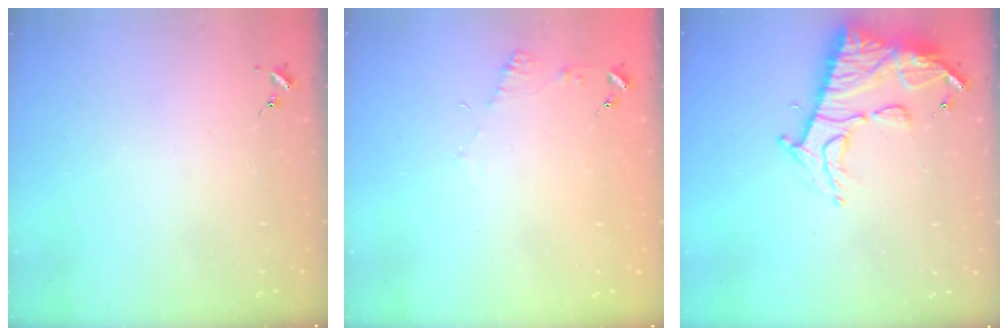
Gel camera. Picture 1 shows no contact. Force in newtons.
{"total": 5.6, "press": 5.6, "slide": 0.7}
{"total": 14.4, "press": 14.3, "slide": 1.6}